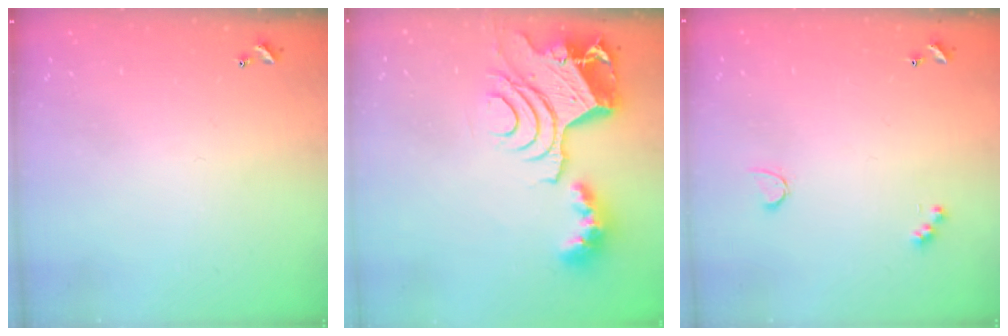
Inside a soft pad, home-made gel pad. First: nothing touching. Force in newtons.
{"total": 14.6, "press": 14.5, "slide": 1.8}
{"total": 2.6, "press": 2.5, "slide": 0.5}